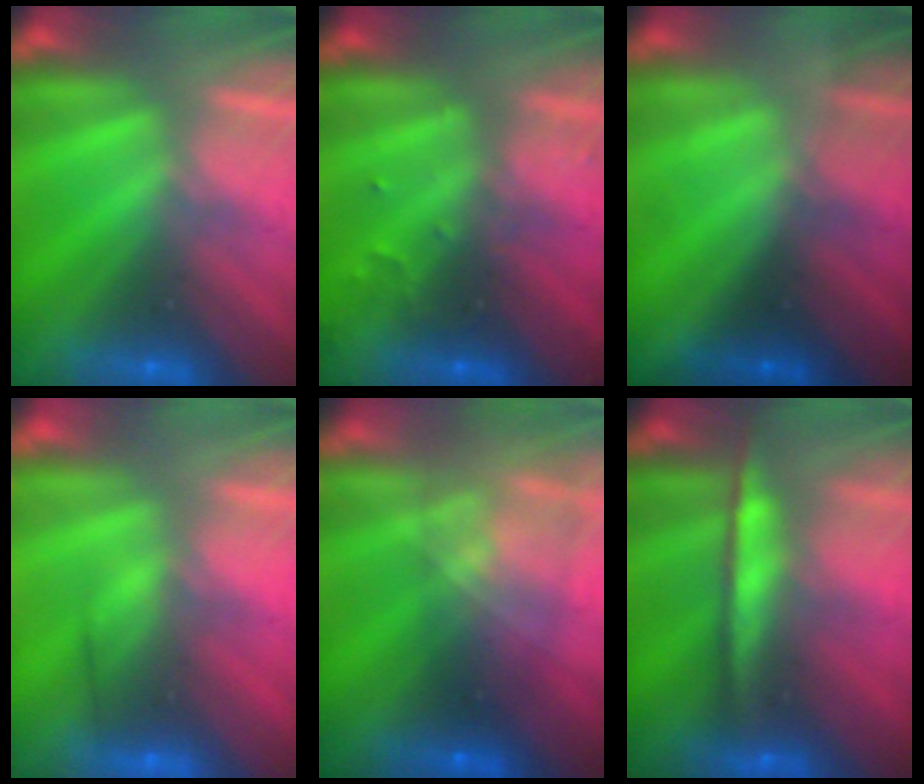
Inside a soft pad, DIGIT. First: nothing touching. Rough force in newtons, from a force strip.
{"total": 3.2}
{"total": 1.4}
{"total": 2.8}
{"total": 7.2}
{"total": 8.4}